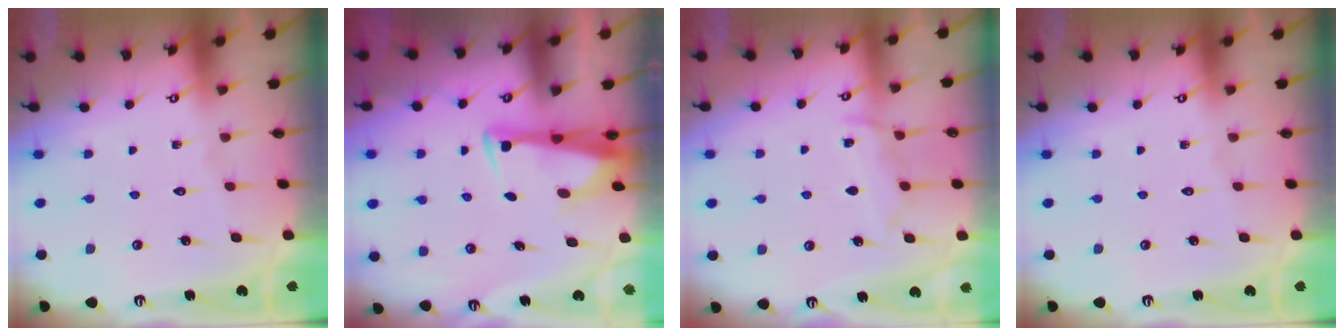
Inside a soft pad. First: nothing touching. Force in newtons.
{"total": 3.4, "press": 3.3, "slide": 0.9}
{"total": 8.1, "press": 8.0, "slide": 0.9}
{"total": 0.0}